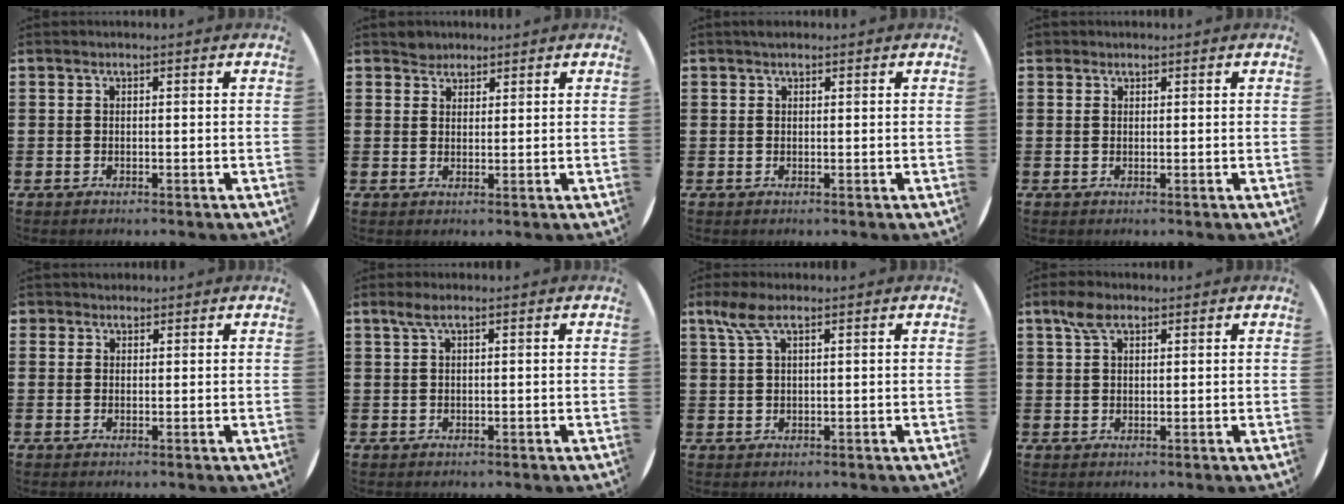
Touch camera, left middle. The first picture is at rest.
{"total": 2.1, "force": [1.9, 0.9, -0.1], "torque": [0.007, 0.000, 0.037]}
{"total": 0.5, "force": [0.5, 0.2, 0.0], "torque": [-0.002, 0.002, 0.009]}
{"total": 0.6, "force": [0.6, 0.3, -0.1], "torque": [0.001, 0.002, 0.011]}
{"total": 1.2, "force": [1.0, 0.6, -0.1], "torque": [-0.001, 0.002, 0.022]}
{"total": 1.5, "force": [0.8, 0.2, 1.3], "torque": [-0.027, 0.004, 0.013]}
{"total": 3.4, "force": [1.9, 0.9, 2.6], "torque": [-0.057, 0.005, 0.033]}
{"total": 3.4, "force": [2.2, 1.7, 2.0], "torque": [-0.036, 0.004, 0.039]}